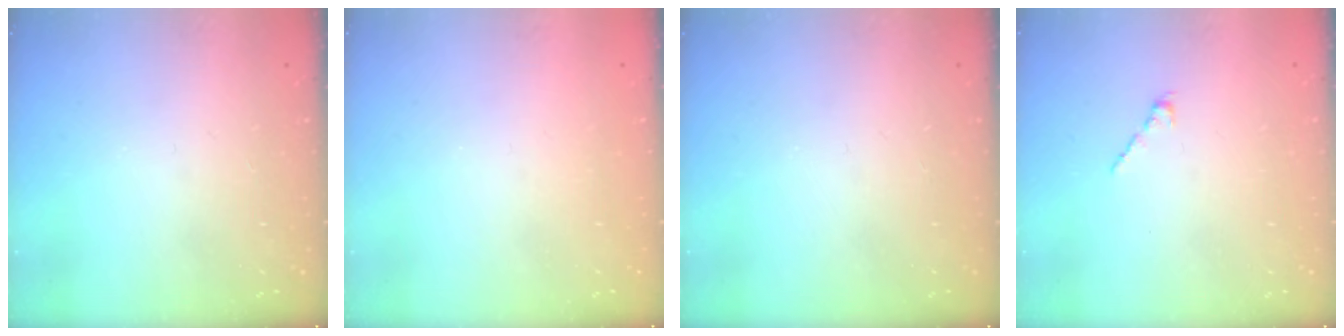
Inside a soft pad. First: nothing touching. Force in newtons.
{"total": 1.3, "press": 1.3, "slide": 0.2}
{"total": 0.0}
{"total": 2.1, "press": 2.0, "slide": 0.7}